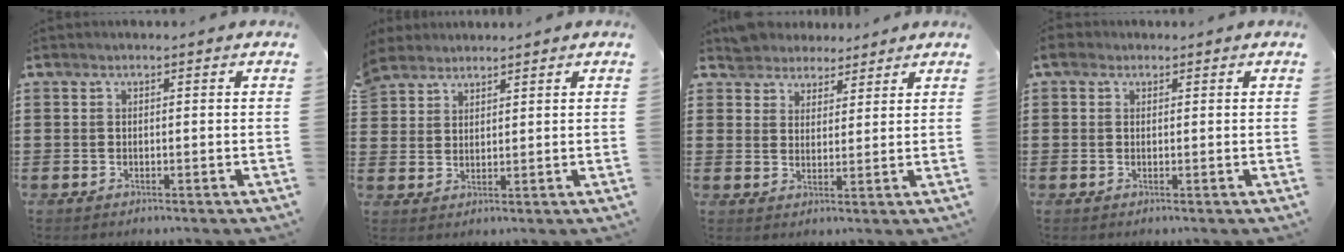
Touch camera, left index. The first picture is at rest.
{"total": 3.4, "force": [3.0, 1.5, -0.6], "torque": [-0.003, 0.000, 0.058]}
{"total": 4.6, "force": [4.0, 2.2, -0.3], "torque": [-0.015, 0.001, 0.078]}
{"total": 2.0, "force": [0.9, 1.4, 1.0], "torque": [-0.017, 0.006, 0.015]}